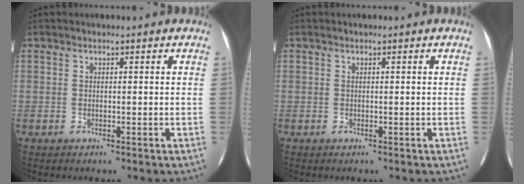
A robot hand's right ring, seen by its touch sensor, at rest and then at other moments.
{"total": 0.0}